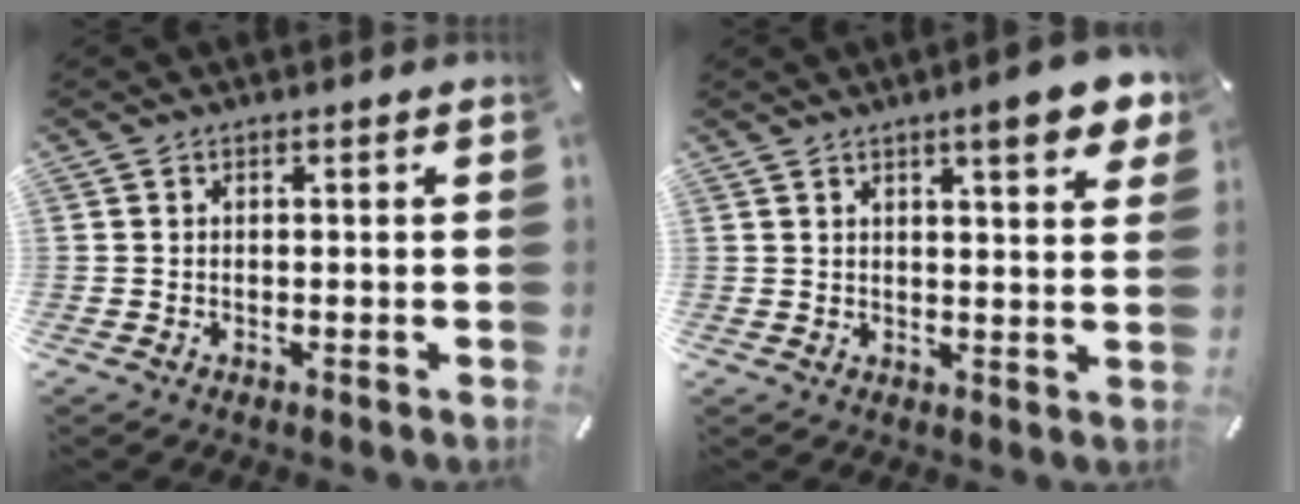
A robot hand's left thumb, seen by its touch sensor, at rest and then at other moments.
{"total": 7.9, "force": [4.9, 1.7, 6.0], "torque": [-0.084, -0.025, 0.077]}